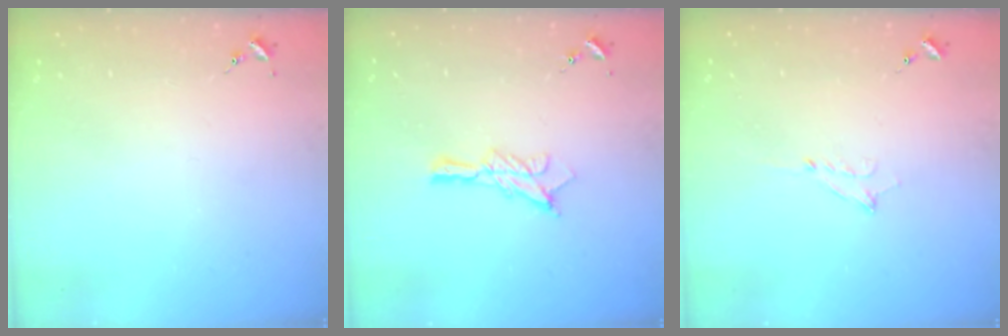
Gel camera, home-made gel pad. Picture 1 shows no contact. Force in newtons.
{"total": 9.5, "press": 9.5, "slide": 0.4}
{"total": 5.2, "press": 5.2, "slide": 0.3}